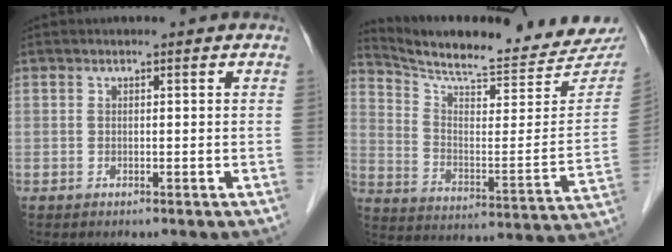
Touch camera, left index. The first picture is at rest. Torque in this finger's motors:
{"motor_torque": [-1.02, -1.12, 0.01, 0.02]}